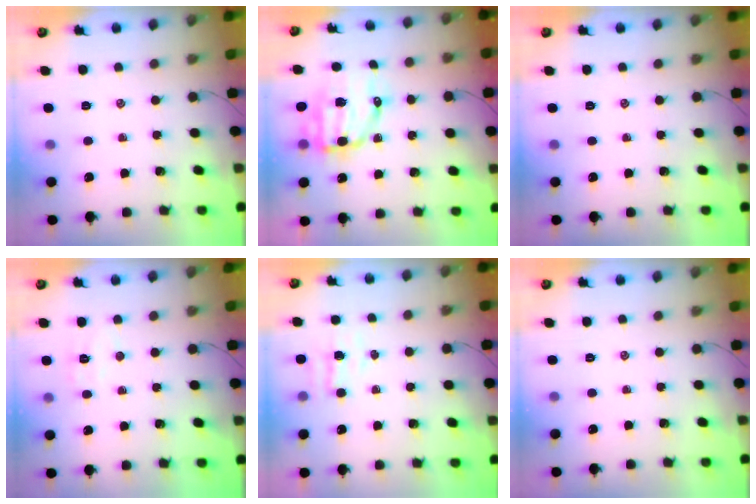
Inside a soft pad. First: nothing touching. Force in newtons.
{"total": 10.7, "press": 10.5, "slide": 2.0}
{"total": 0.0}
{"total": 5.7, "press": 5.6, "slide": 1.0}
{"total": 4.3, "press": 4.2, "slide": 0.9}
{"total": 0.0}